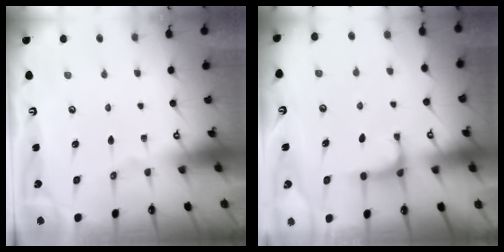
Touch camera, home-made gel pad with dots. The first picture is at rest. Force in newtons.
{"total": 2.6, "press": 2.6, "slide": 0.2}